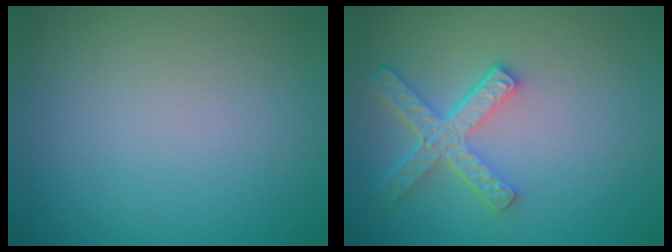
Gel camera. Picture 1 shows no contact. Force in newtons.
{"total": 4.5, "press": 3.5, "slide": 2.8}